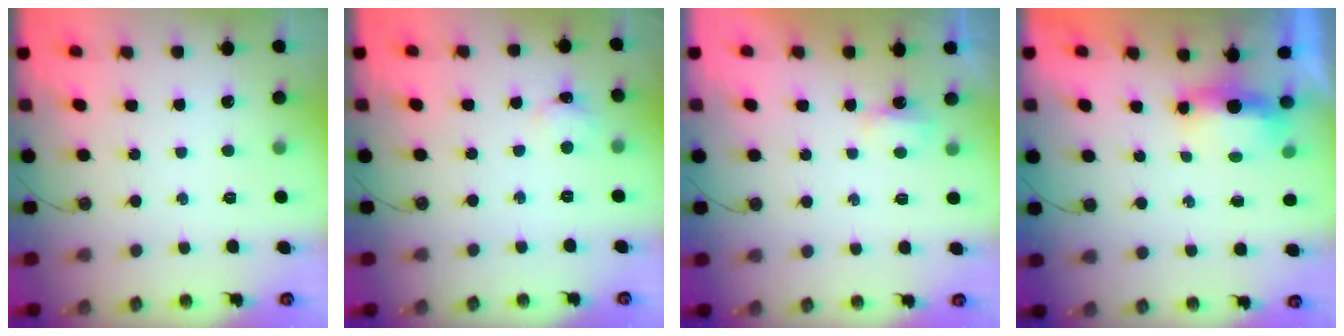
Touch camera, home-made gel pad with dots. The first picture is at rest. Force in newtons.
{"total": 3.4, "press": 3.3, "slide": 0.4}
{"total": 3.1, "press": 3.0, "slide": 0.6}
{"total": 5.1, "press": 4.9, "slide": 1.2}